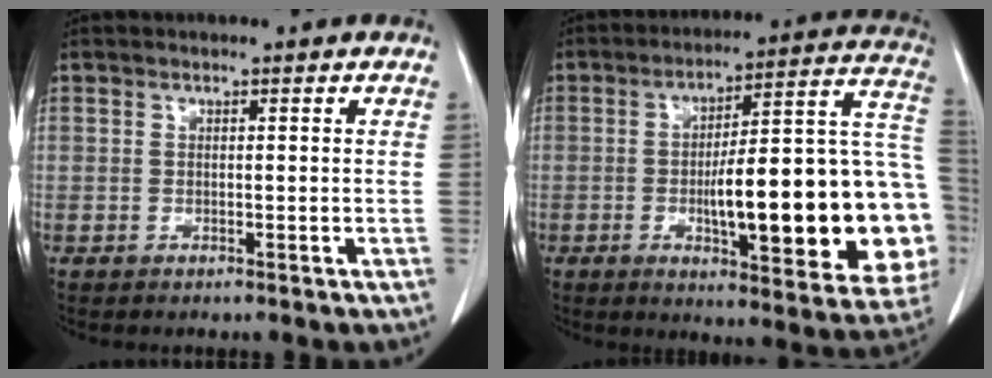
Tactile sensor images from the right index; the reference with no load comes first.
{"total": 27.0, "force": [-4.6, 5.3, 26.1], "torque": [-0.271, 0.023, -0.057]}